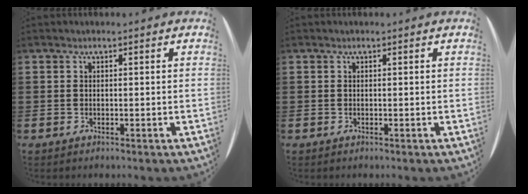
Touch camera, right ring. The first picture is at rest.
{"total": 0.0}